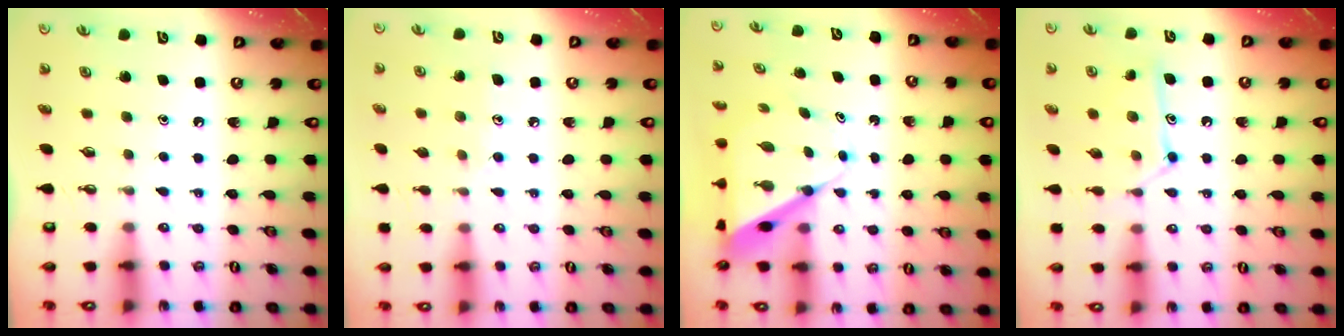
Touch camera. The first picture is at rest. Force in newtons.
{"total": 7.4, "press": 7.4, "slide": 0.4}
{"total": 9.7, "press": 9.7, "slide": 0.9}
{"total": 11.3, "press": 11.3, "slide": 0.1}